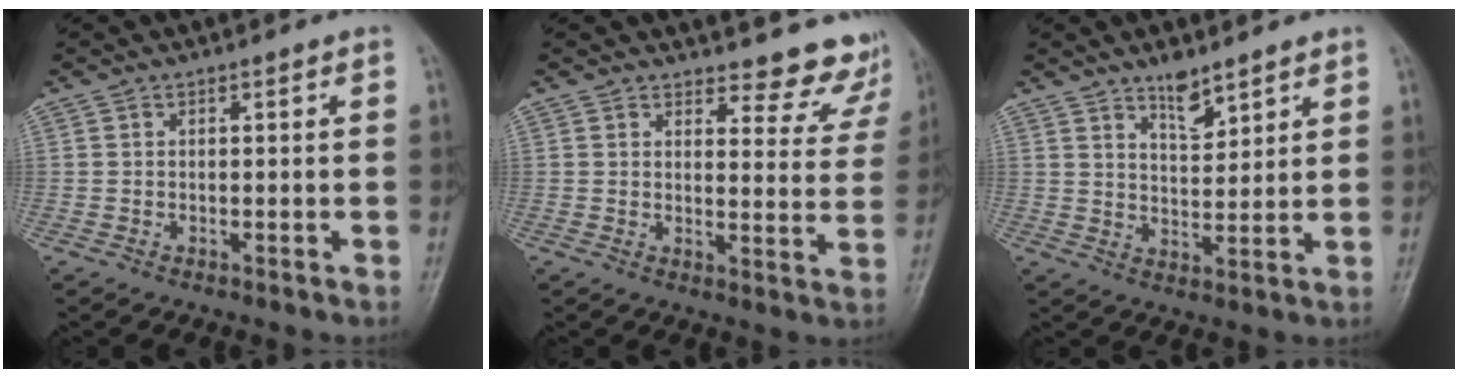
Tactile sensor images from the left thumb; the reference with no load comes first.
{"total": 10.6, "force": [9.9, 3.6, 1.0], "torque": [0.033, -0.086, 0.093]}
{"total": 5.8, "force": [4.3, 2.3, 3.2], "torque": [-0.035, -0.035, 0.075]}